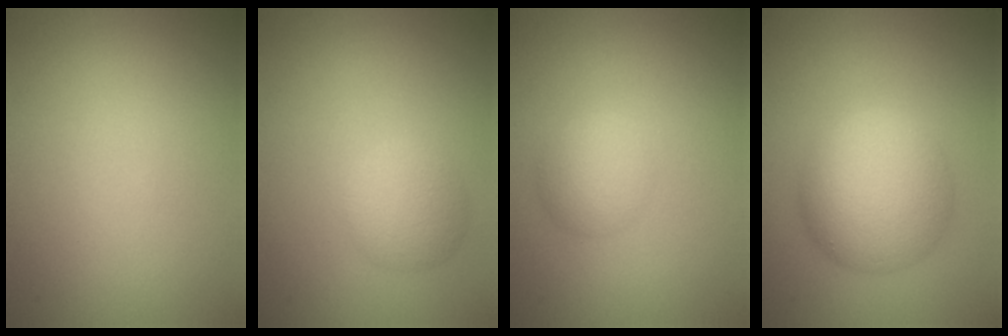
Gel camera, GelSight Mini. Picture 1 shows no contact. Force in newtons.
{"total": 3.0, "press": 3.0, "slide": 0.0}
{"total": 2.6, "press": 2.6, "slide": 0.1}
{"total": 6.7, "press": 6.7, "slide": 0.2}